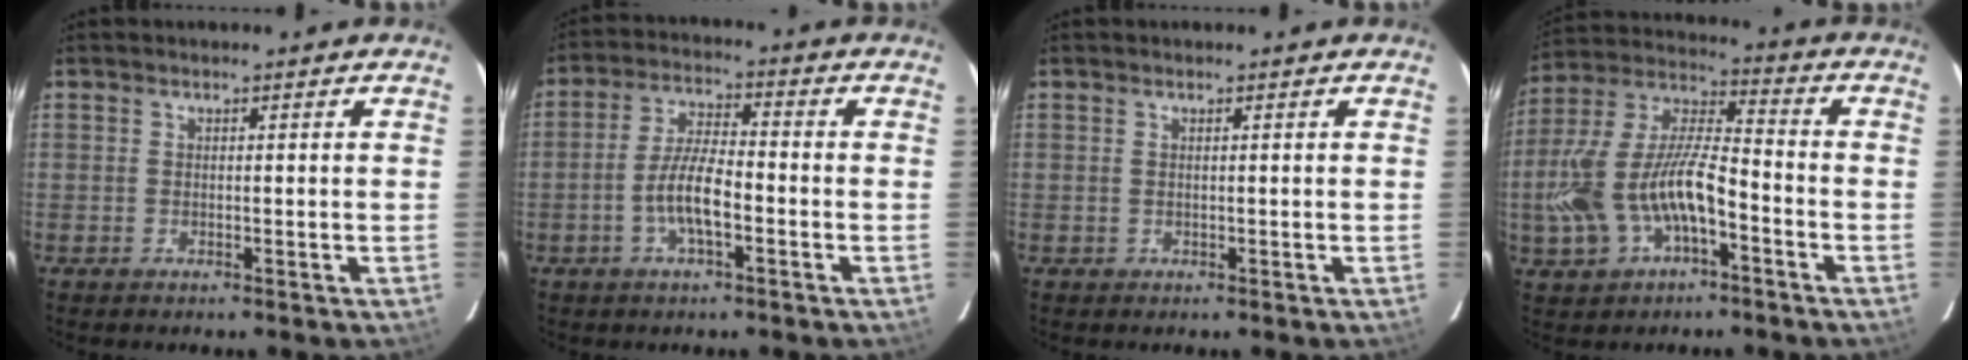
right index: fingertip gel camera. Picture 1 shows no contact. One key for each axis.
{"total": 7.3, "fx": -2.7, "fy": 1.9, "fz": 6.5, "tx": -0.132, "ty": 0.007, "tz": -0.051}
{"total": 0.0}
{"total": 16.7, "fx": -5.7, "fy": 7.5, "fz": 13.8, "tx": -0.295, "ty": 0.002, "tz": -0.102}